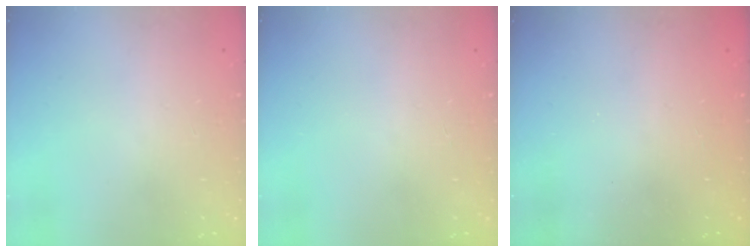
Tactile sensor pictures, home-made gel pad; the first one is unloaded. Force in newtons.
{"total": 0.0}
{"total": 2.3, "press": 2.2, "slide": 0.8}